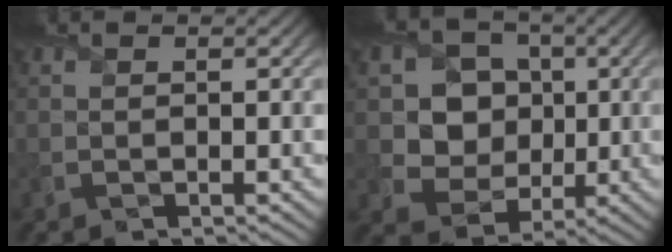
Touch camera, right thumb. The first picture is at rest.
{"total": 8.2, "force": [1.2, 7.3, 3.6], "torque": [-0.089, 0.003, 0.018]}